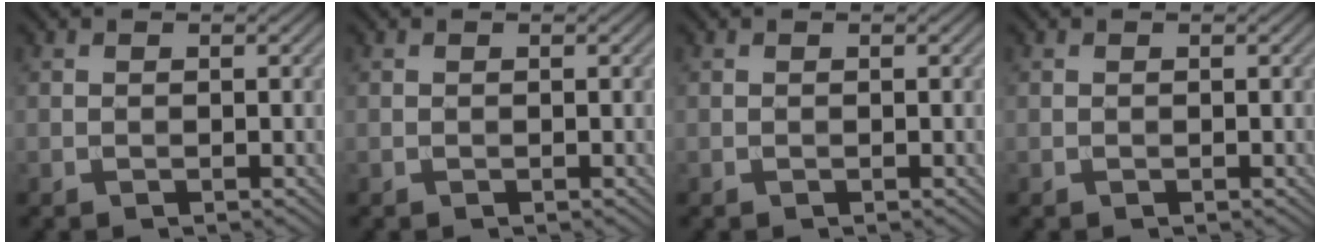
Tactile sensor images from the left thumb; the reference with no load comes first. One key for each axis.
{"total": 0.0}
{"total": 0.0}
{"total": 0.0}